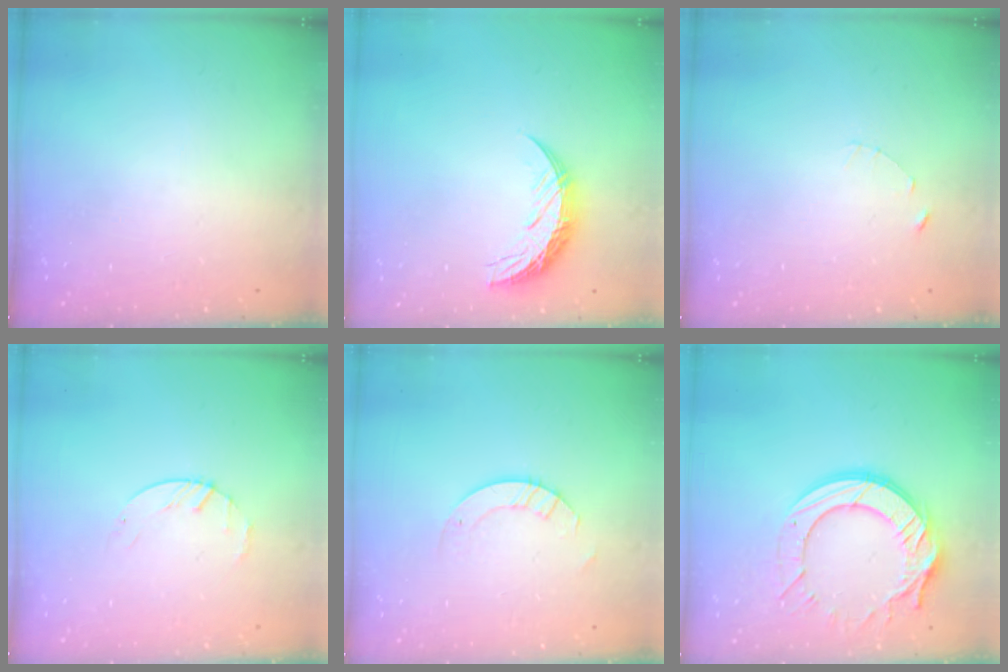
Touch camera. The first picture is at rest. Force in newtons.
{"total": 9.3, "press": 9.3, "slide": 0.7}
{"total": 1.2, "press": 1.1, "slide": 0.2}
{"total": 2.2, "press": 2.2, "slide": 0.3}
{"total": 2.6, "press": 2.6, "slide": 0.2}
{"total": 17.4, "press": 17.3, "slide": 1.7}